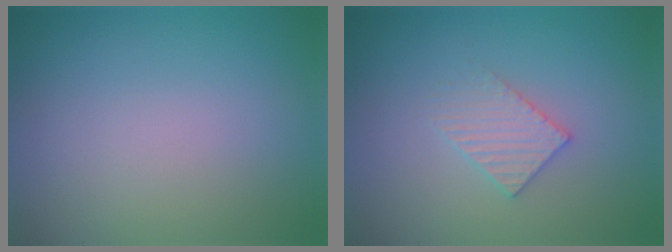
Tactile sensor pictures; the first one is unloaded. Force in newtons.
{"total": 2.1, "press": 2.0, "slide": 0.3}